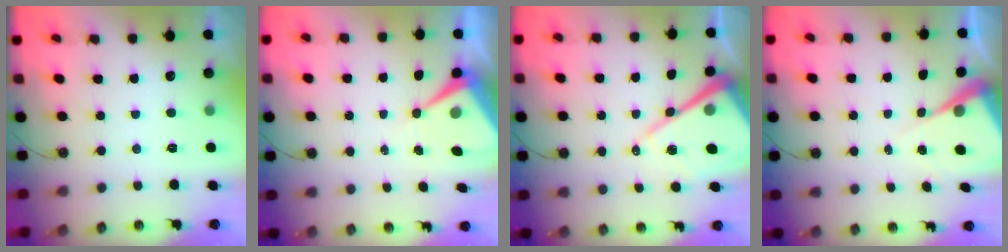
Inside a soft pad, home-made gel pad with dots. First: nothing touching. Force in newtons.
{"total": 8.2, "press": 8.2, "slide": 0.6}
{"total": 18.2, "press": 18.1, "slide": 1.9}
{"total": 6.9, "press": 6.9, "slide": 0.6}